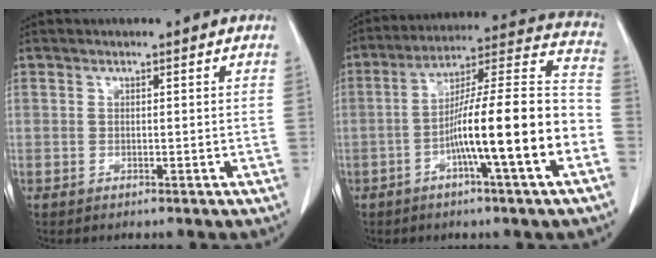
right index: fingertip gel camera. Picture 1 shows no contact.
{"total": 17.4, "force": [-5.4, 0.2, 16.5], "torque": [-0.257, 0.017, -0.091]}